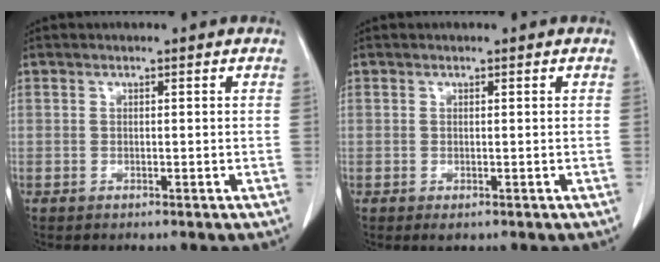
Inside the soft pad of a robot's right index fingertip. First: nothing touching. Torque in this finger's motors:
{"motor_torque": [-0.08, -0.03, -0.08, -0.04]}